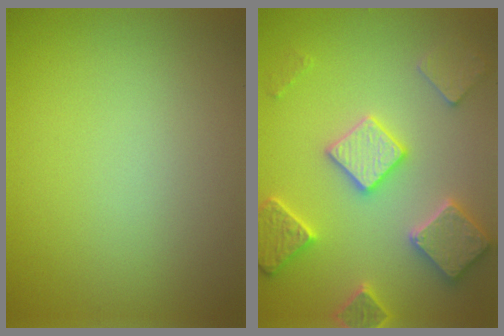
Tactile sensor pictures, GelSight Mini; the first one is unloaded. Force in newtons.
{"total": 5.7, "press": 5.6, "slide": 1.3}